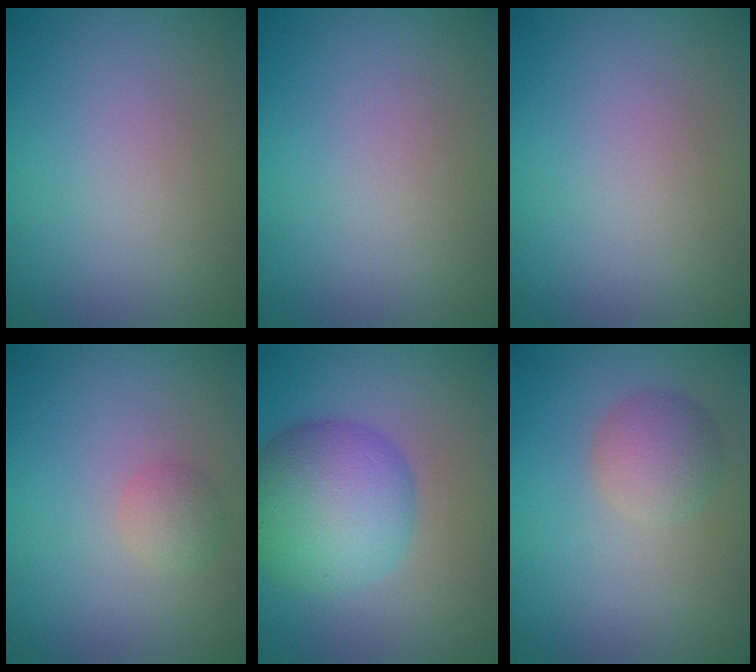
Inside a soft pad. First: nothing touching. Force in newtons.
{"total": 0.0}
{"total": 0.0}
{"total": 1.4, "press": 1.4, "slide": 0.1}
{"total": 8.0, "press": 8.0, "slide": 0.2}
{"total": 2.7, "press": 2.7, "slide": 0.2}